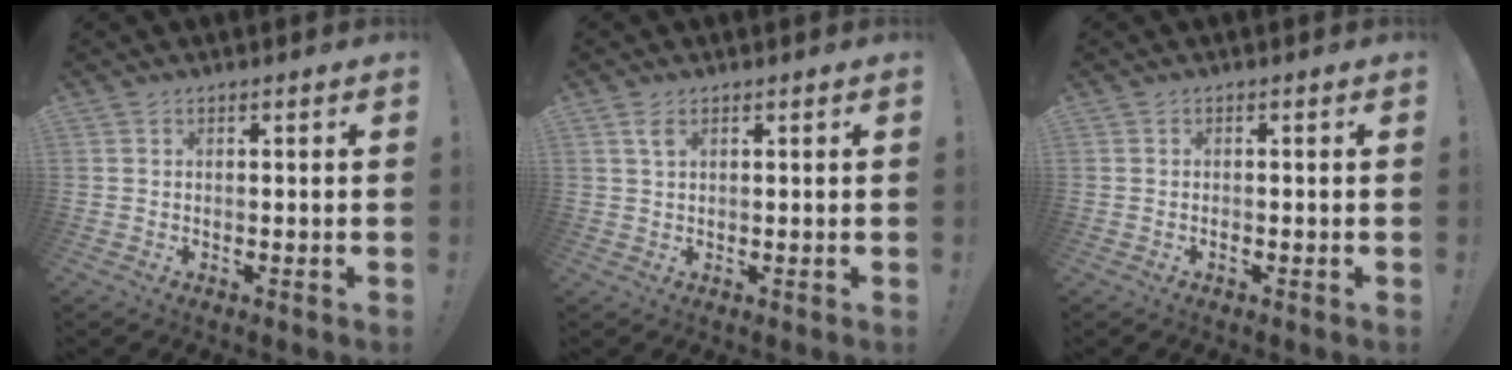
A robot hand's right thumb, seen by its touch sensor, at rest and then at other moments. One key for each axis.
{"total": 2.5, "fx": 1.7, "fy": 0.4, "fz": 1.8, "tx": -0.031, "ty": -0.005, "tz": 0.030}
{"total": 0.6, "fx": -0.5, "fy": 0.2, "fz": 0.3, "tx": -0.011, "ty": -0.002, "tz": -0.008}